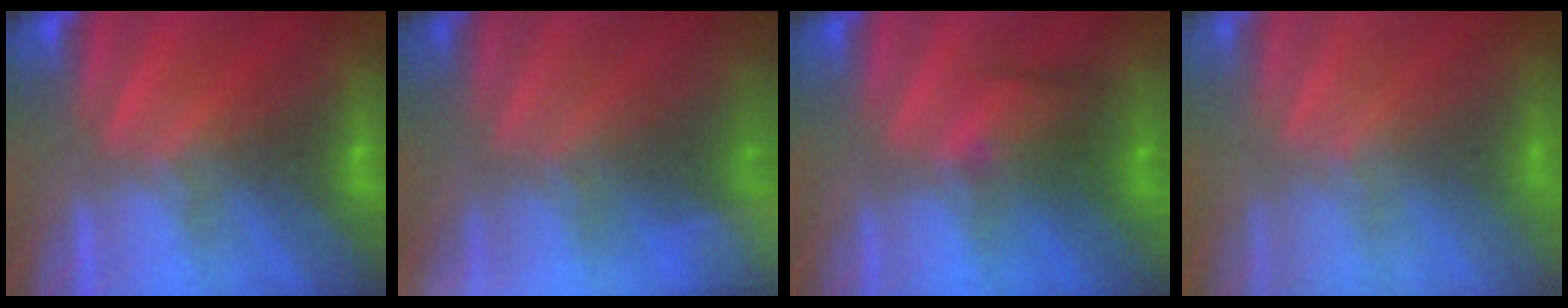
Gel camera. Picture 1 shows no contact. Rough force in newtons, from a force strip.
{"total": 6.0}
{"total": 2.4}
{"total": 8.1}